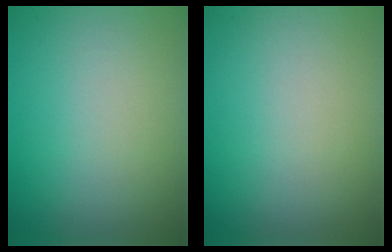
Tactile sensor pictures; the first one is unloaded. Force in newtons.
{"total": 0.0}